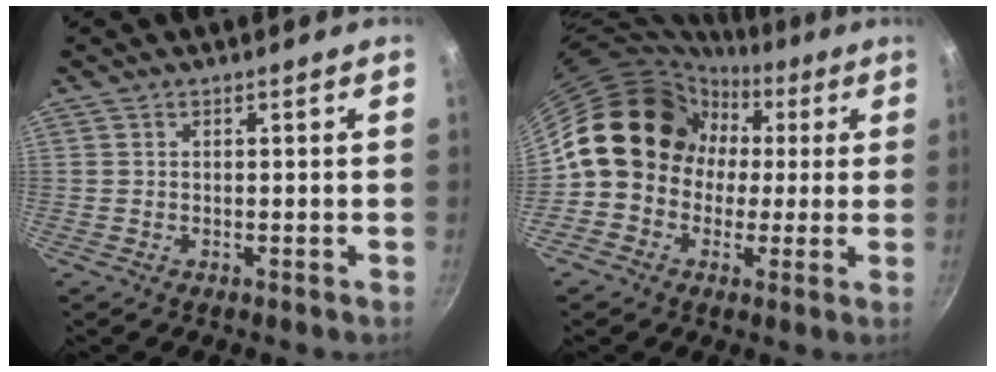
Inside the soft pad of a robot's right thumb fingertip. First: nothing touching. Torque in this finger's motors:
{"motor_torque": [1.63, 3.38, 1.50, -0.35, 0.45]}